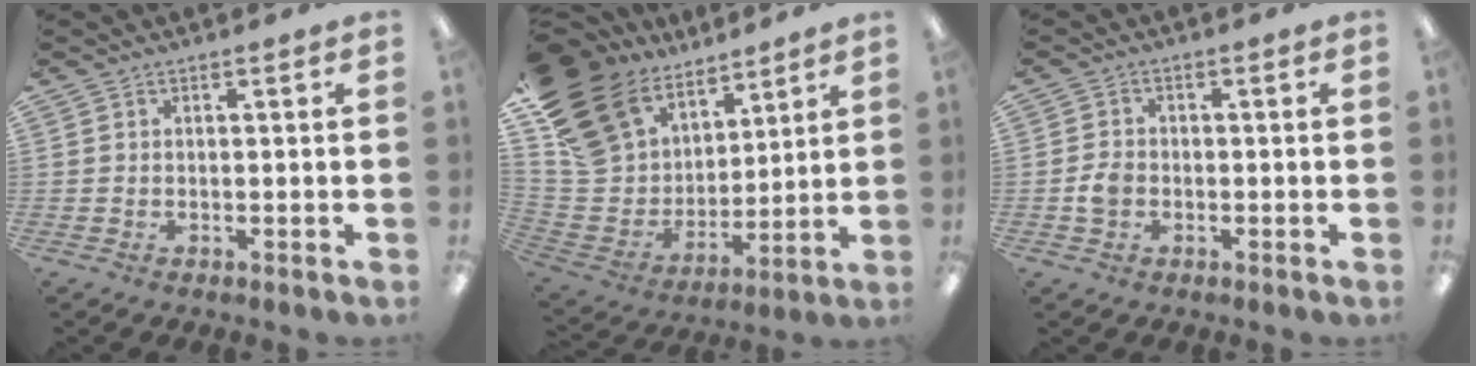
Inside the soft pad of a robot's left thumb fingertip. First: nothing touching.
{"total": 21.3, "force": [13.8, 13.5, 9.0], "torque": [-0.205, -0.074, 0.275]}
{"total": 3.4, "force": [-0.7, 2.7, 1.9], "torque": [-0.033, 0.007, -0.013]}